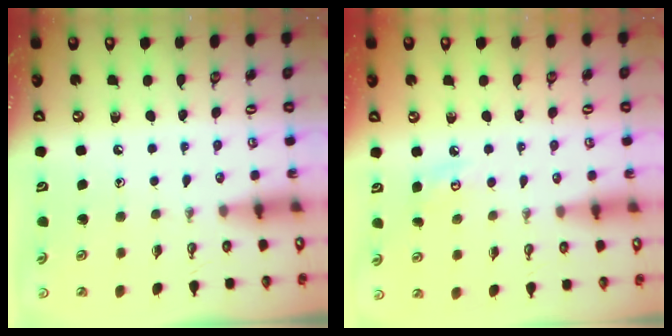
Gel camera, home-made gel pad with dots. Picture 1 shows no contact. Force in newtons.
{"total": 5.5, "press": 5.5, "slide": 0.6}